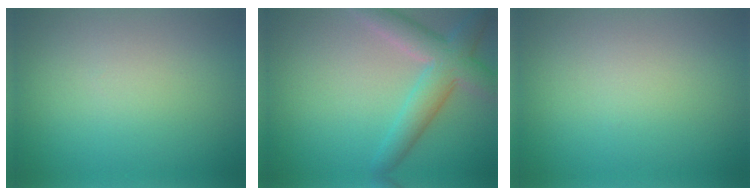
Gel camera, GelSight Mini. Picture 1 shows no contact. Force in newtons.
{"total": 5.0, "press": 5.0, "slide": 0.2}
{"total": 0.0}